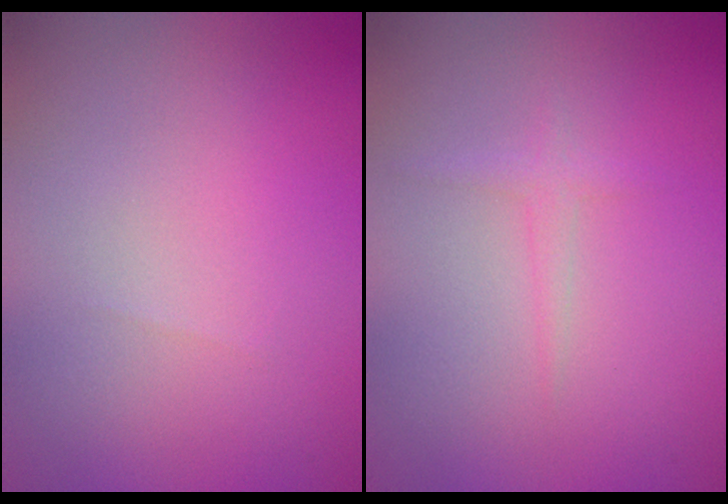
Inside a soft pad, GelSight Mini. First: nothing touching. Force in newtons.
{"total": 1.1, "press": 1.1, "slide": 0.0}